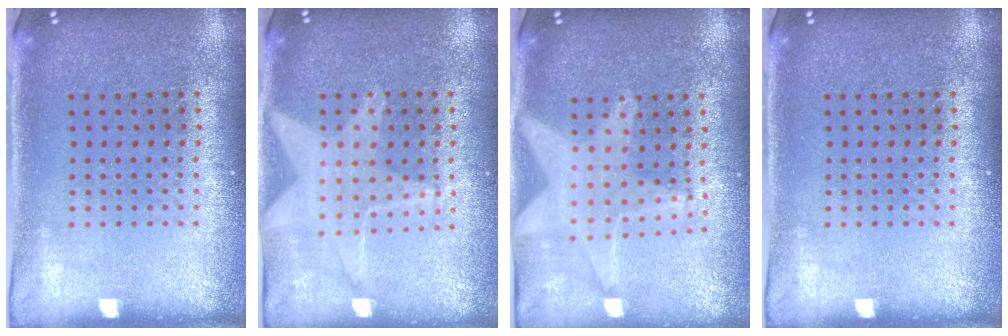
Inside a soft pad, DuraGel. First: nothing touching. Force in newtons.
{"total": 1.2, "press": 1.2, "slide": 0.2}
{"total": 2.0, "press": 1.7, "slide": 1.1}
{"total": 0.0}